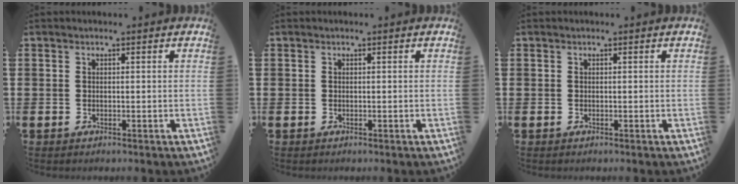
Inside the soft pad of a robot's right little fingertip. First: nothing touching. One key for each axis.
{"total": 0.0}
{"total": 0.0}